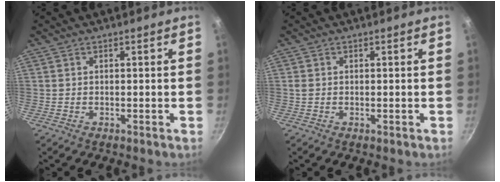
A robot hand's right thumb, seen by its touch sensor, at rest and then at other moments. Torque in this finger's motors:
{"motor_torque": [0.19, 0.06, 0.17, -0.01, -0.01]}